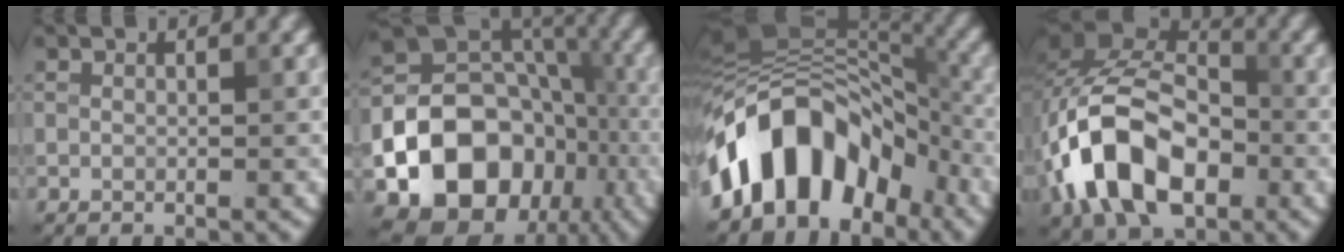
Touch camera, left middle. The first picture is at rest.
{"total": 19.9, "force": [-7.5, 16.5, 8.4], "torque": [-0.139, -0.034, -0.146]}
{"total": 11.4, "force": [-5.6, 7.1, 6.9], "torque": [-0.095, 0.026, -0.112]}
{"total": 11.6, "force": [-4.0, 7.3, 8.1], "torque": [-0.158, 0.005, -0.084]}